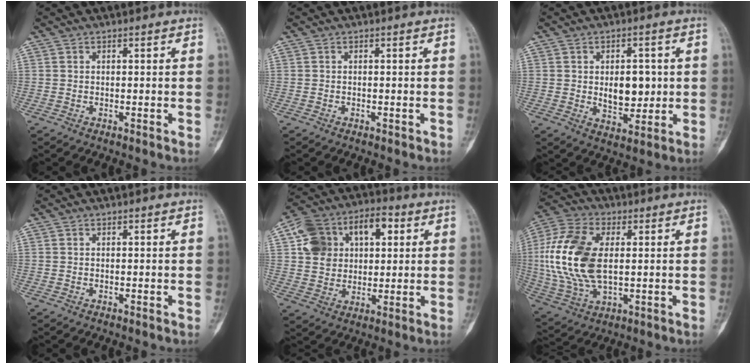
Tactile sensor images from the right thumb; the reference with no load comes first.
{"total": 0.0}
{"total": 8.0, "force": [0.5, 5.0, 6.3], "torque": [-0.060, -0.007, 0.017]}
{"total": 0.0}
{"total": 16.0, "force": [4.6, 11.5, 10.1], "torque": [-0.143, 0.020, 0.076]}
{"total": 18.8, "force": [1.6, 10.8, 15.3], "torque": [-0.331, -0.001, 0.035]}